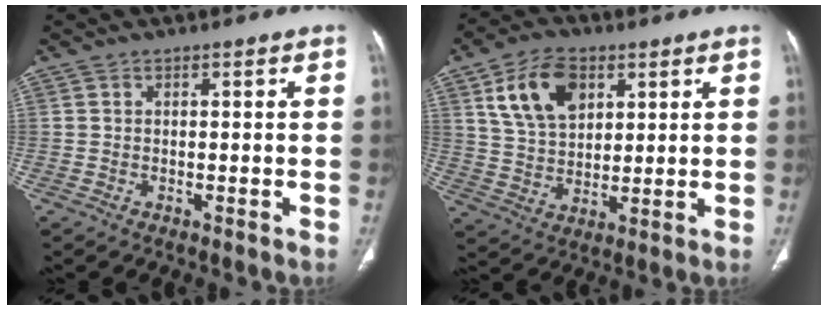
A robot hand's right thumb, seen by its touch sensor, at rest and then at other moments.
{"total": 12.5, "force": [5.3, 8.0, 8.0], "torque": [-0.121, -0.013, 0.101]}